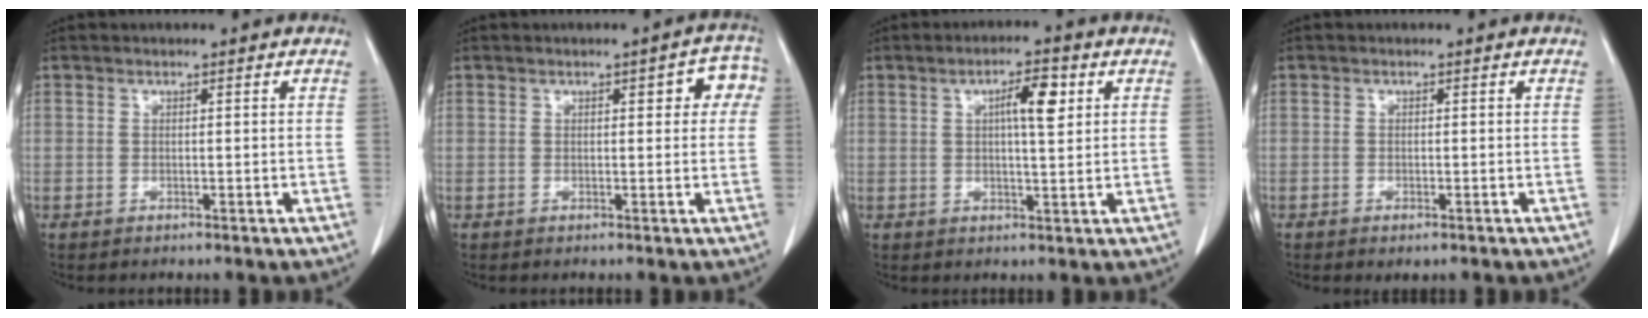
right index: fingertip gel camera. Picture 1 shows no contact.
{"total": 4.5, "force": [1.3, 1.7, 3.9], "torque": [-0.032, 0.016, 0.008]}
{"total": 5.4, "force": [1.8, 1.0, 5.0], "torque": [-0.084, 0.005, 0.028]}
{"total": 1.7, "force": [-1.1, 0.7, 1.2], "torque": [-0.015, -0.003, -0.009]}